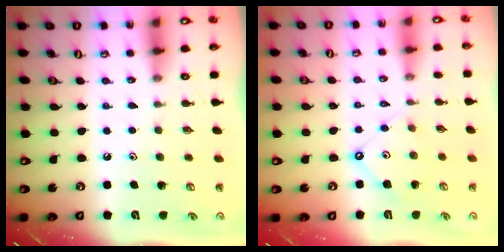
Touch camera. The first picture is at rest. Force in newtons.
{"total": 7.6, "press": 7.5, "slide": 0.7}